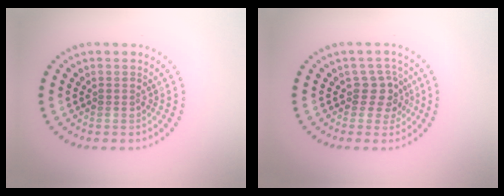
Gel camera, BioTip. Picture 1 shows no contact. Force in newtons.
{"total": 2.5, "press": 2.1, "slide": 1.5}